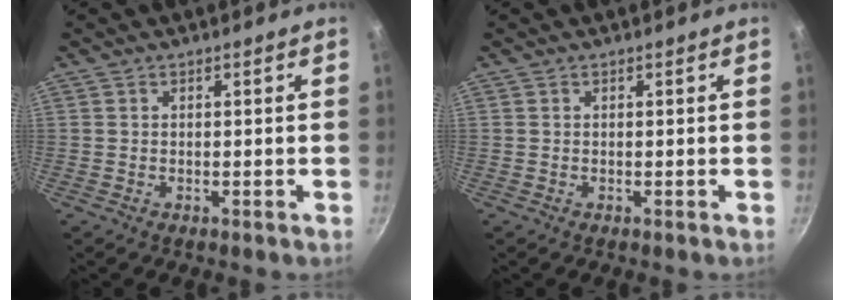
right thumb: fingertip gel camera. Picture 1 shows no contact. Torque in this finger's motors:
{"motor_torque": [0.00, 0.00, 0.01, -0.01, 0.00]}